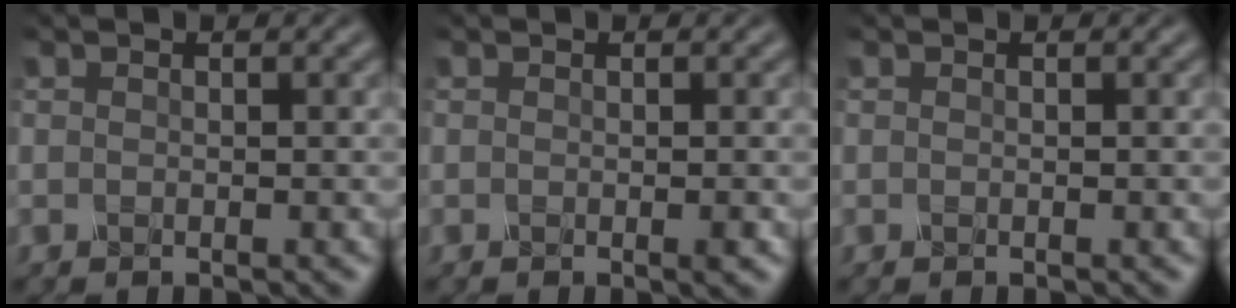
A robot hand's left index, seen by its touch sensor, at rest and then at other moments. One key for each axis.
{"total": 1.0, "fx": -0.4, "fy": 0.3, "fz": 0.9, "tx": -0.005, "ty": 0.000, "tz": -0.005}
{"total": 0.0}